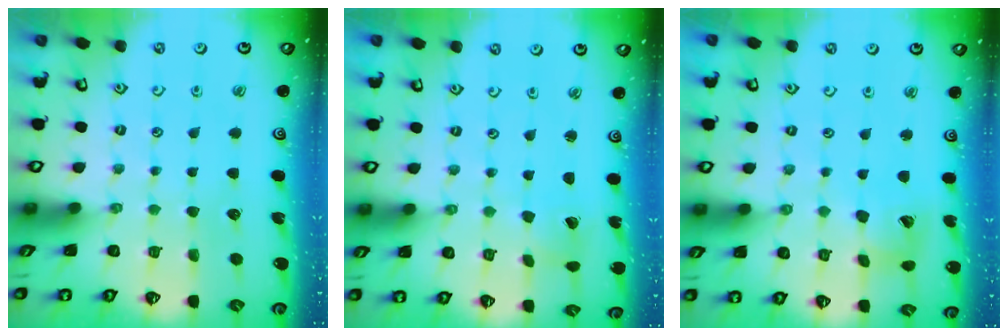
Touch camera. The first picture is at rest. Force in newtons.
{"total": 2.7, "press": 2.7, "slide": 0.5}
{"total": 10.3, "press": 10.2, "slide": 1.4}